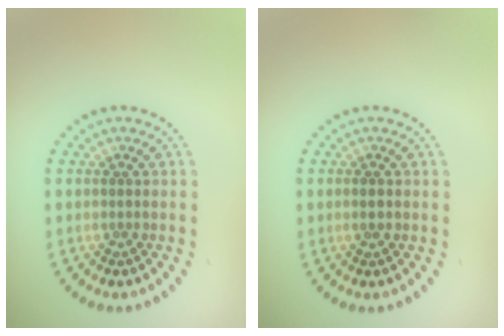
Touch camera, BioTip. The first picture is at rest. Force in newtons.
{"total": 1.3, "press": 1.3, "slide": 0.1}